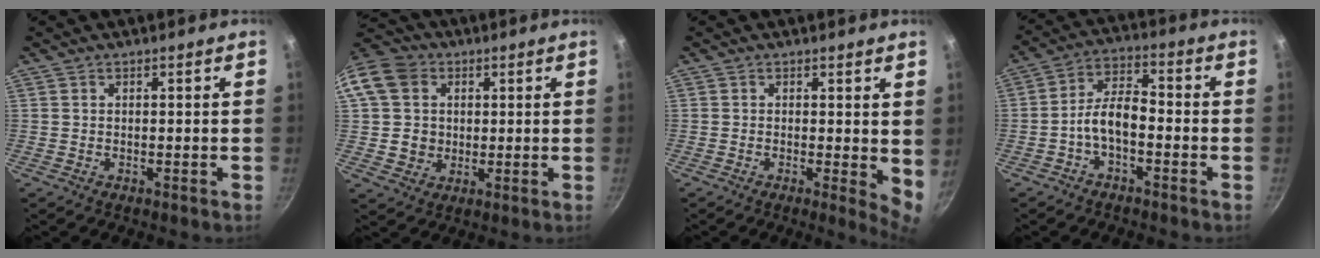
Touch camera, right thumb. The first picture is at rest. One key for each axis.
{"total": 13.2, "fx": 2.7, "fy": 11.4, "fz": 6.0, "tx": -0.092, "ty": 0.017, "tz": 0.046}
{"total": 4.7, "fx": 0.6, "fy": 1.7, "fz": 4.3, "tx": -0.053, "ty": -0.013, "tz": 0.004}
{"total": 6.9, "fx": -2.7, "fy": 3.3, "fz": 5.4, "tx": -0.096, "ty": 0.043, "tz": -0.057}